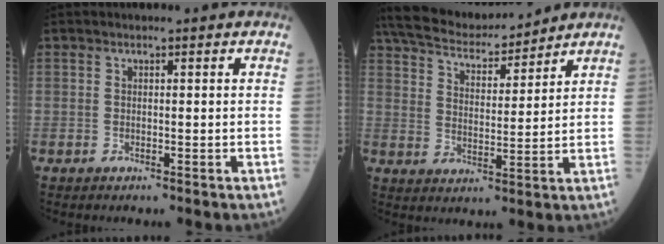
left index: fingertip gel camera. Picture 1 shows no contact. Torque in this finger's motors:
{"motor_torque": [0.89, -1.25, 0.07, 0.08]}